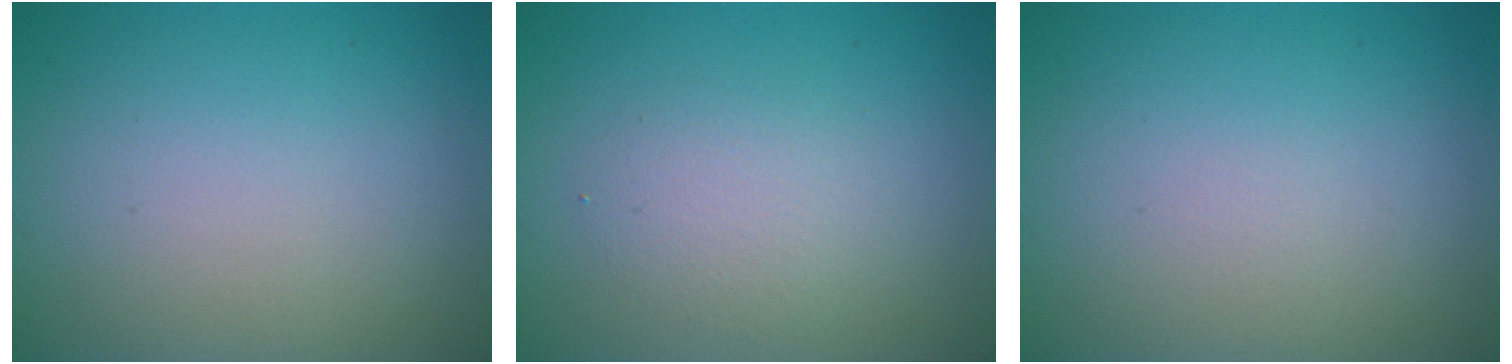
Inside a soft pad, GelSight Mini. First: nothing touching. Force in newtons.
{"total": 2.2, "press": 2.2, "slide": 0.1}
{"total": 0.0}